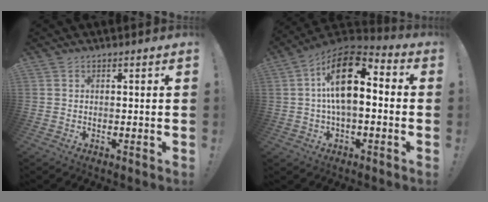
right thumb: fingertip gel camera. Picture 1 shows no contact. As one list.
[{"total": 17.6, "force": [2.7, 9.3, 14.7], "torque": [-0.241, -0.001, 0.045]}]